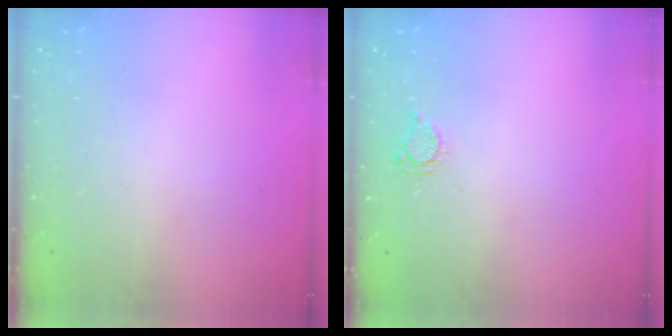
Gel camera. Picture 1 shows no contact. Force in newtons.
{"total": 4.2, "press": 4.2, "slide": 0.4}